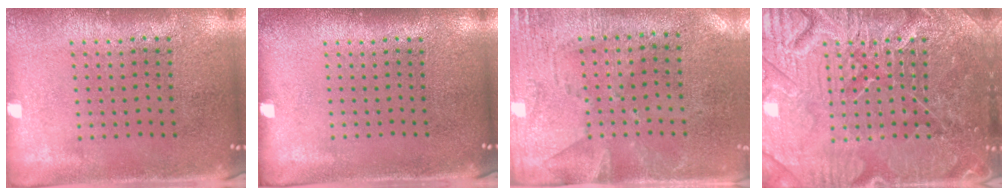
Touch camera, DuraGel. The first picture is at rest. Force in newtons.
{"total": 0.0}
{"total": 2.7, "press": 2.3, "slide": 1.5}
{"total": 7.8, "press": 7.7, "slide": 1.0}